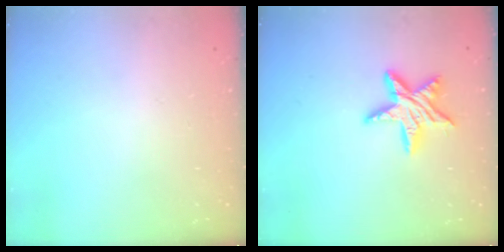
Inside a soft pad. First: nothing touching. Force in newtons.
{"total": 11.9, "press": 11.9, "slide": 0.7}